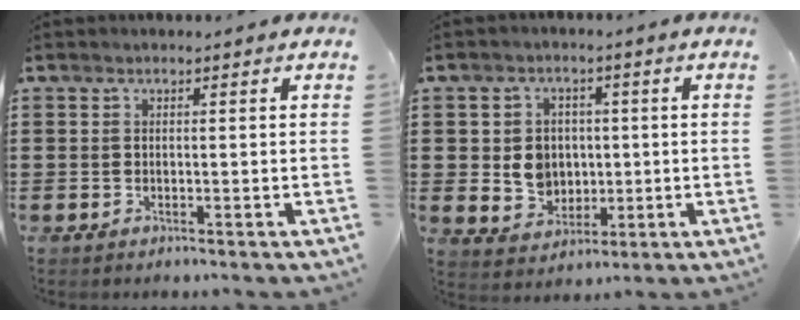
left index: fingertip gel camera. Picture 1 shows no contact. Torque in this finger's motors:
{"motor_torque": [0.88, 0.75, 0.26, 0.09]}